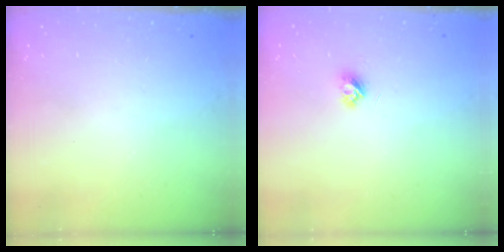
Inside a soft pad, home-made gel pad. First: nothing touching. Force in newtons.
{"total": 3.7, "press": 3.7, "slide": 0.4}